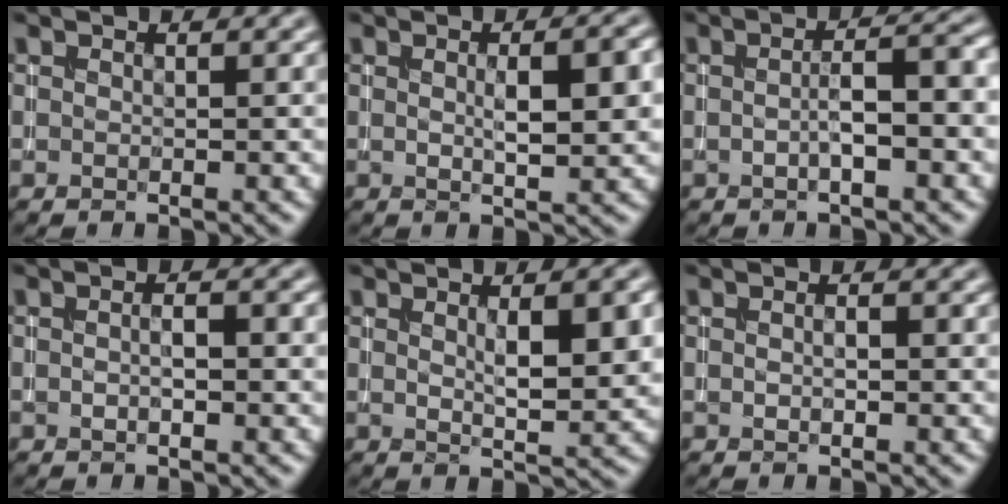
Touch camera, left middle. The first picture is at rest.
{"total": 4.3, "force": [0.4, 1.1, 4.1], "torque": [-0.059, 0.004, 0.007]}
{"total": 3.9, "force": [-0.4, 0.9, 3.8], "torque": [-0.062, 0.007, -0.007]}
{"total": 1.9, "force": [-0.1, 0.6, 1.8], "torque": [-0.023, -0.003, -0.004]}
{"total": 4.5, "force": [0.9, 1.2, 4.2], "torque": [-0.062, 0.001, 0.018]}
{"total": 0.9, "force": [-0.1, 0.3, 0.9], "torque": [-0.012, -0.003, 0.000]}